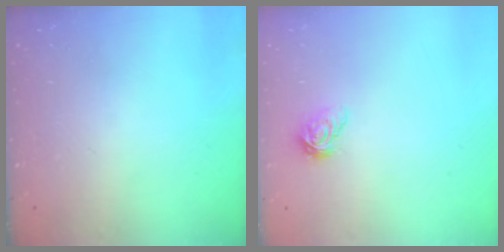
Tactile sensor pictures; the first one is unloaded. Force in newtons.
{"total": 5.6, "press": 5.6, "slide": 0.4}